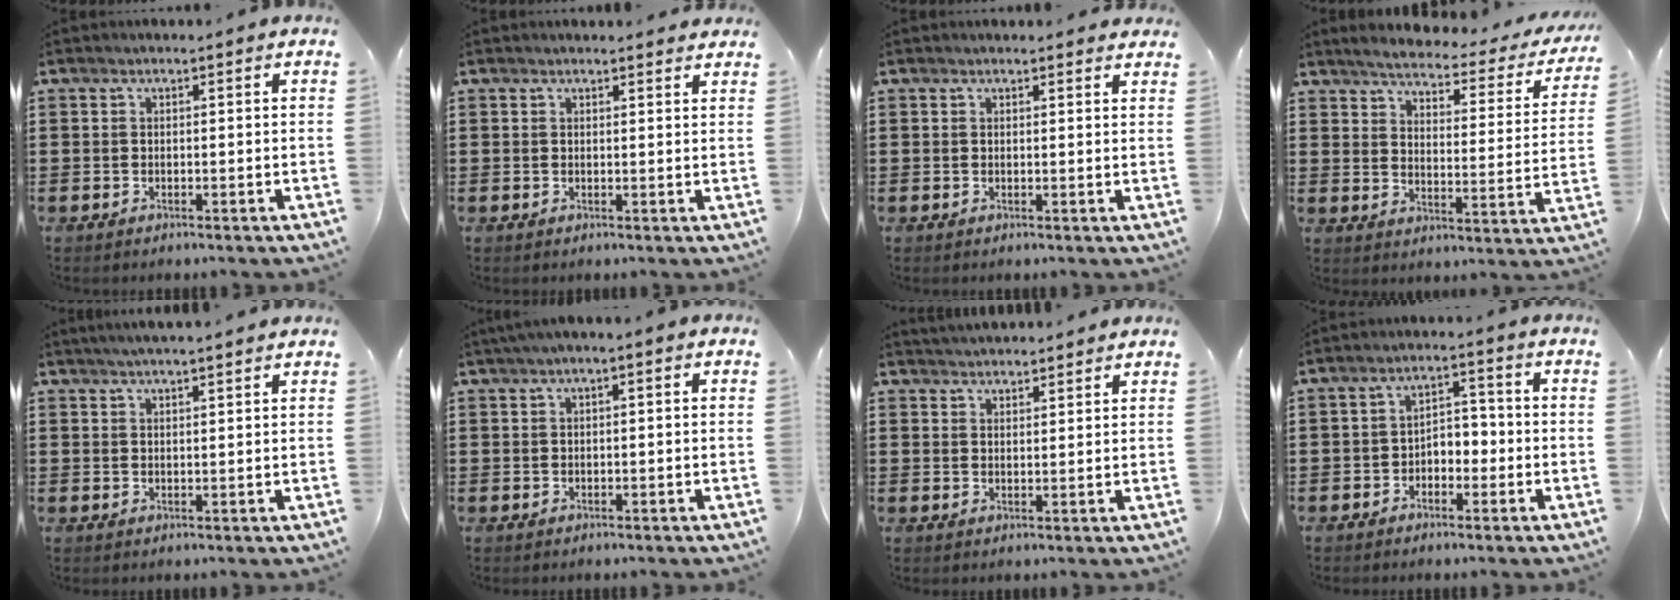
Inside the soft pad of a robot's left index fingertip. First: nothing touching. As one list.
[{"total": 1.2, "force": [1.2, 0.0, 0.2], "torque": [-0.006, 0.001, 0.023]}, {"total": 1.1, "force": [1.1, 0.1, 0.2], "torque": [-0.005, 0.002, 0.021]}, {"total": 3.4, "force": [3.1, 0.1, 1.4], "torque": [-0.049, -0.025, 0.045]}, {"total": 2.3, "force": [2.1, -0.3, 0.9], "torque": [-0.020, -0.001, 0.038]}, {"total": 1.3, "force": [-0.1, 0.1, 1.2], "torque": [-0.021, -0.003, -0.003]}, {"total": 2.4, "force": [2.4, -0.1, -0.1], "torque": [-0.003, -0.004, 0.047]}, {"total": 3.1, "force": [-2.0, 1.8, 1.5], "torque": [-0.033, 0.010, -0.044]}]